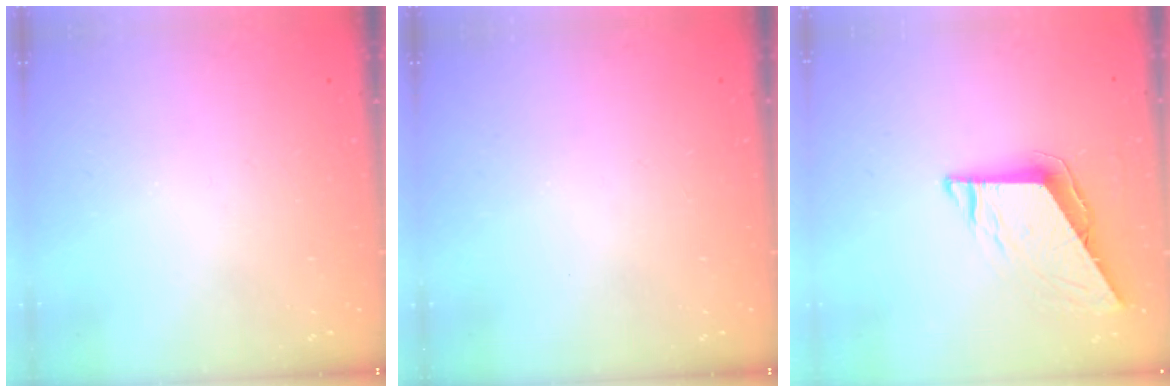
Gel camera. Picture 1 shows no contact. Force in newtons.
{"total": 0.0}
{"total": 7.6, "press": 7.6, "slide": 0.3}